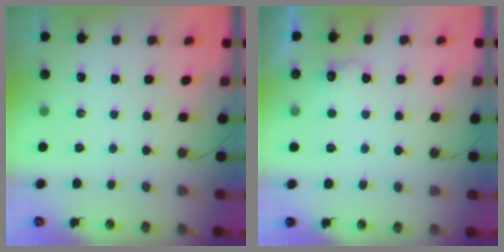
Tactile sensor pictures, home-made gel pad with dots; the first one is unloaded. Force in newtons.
{"total": 6.9, "press": 6.8, "slide": 1.3}